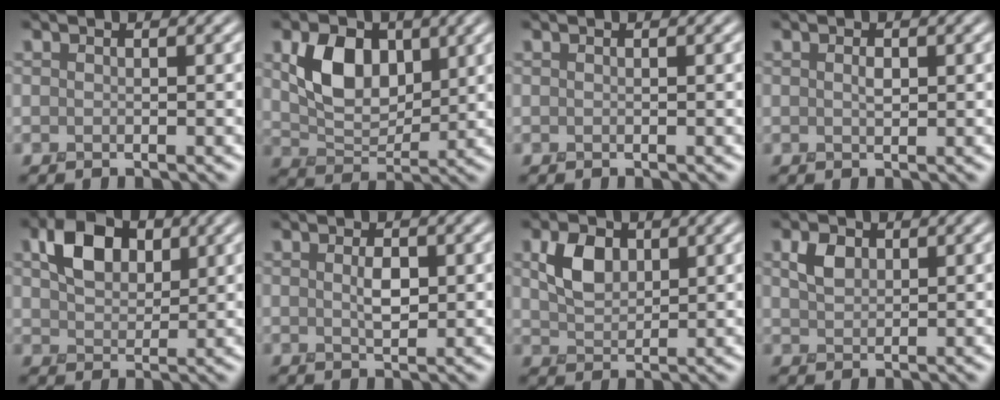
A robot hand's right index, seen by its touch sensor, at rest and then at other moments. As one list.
[{"total": 5.5, "force": [1.6, 3.6, 3.8], "torque": [-0.078, -0.006, 0.031]}, {"total": 0.0}, {"total": 0.8, "force": [0.1, 0.4, 0.7], "torque": [-0.017, -0.002, 0.003]}, {"total": 4.6, "force": [1.7, 3.1, 3.0], "torque": [-0.064, 0.006, 0.028]}, {"total": 1.7, "force": [0.2, 0.8, 1.4], "torque": [-0.033, -0.003, 0.005]}, {"total": 3.4, "force": [1.1, 2.3, 2.3], "torque": [-0.051, 0.002, 0.020]}, {"total": 1.9, "force": [0.7, 1.3, 1.2], "torque": [-0.030, 0.002, 0.014]}]